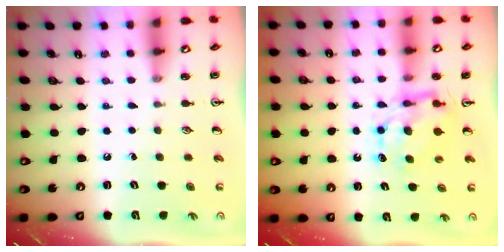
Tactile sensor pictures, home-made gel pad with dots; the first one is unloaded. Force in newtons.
{"total": 7.7, "press": 7.6, "slide": 0.7}